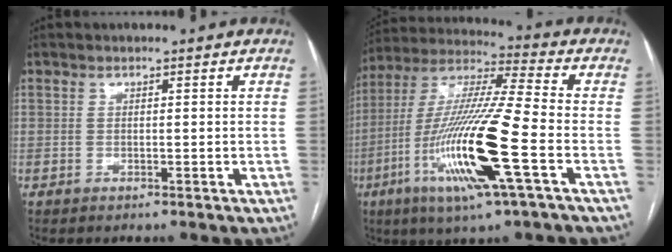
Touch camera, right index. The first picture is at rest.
{"total": 19.3, "force": [-6.4, 0.4, 18.2], "torque": [-0.378, -0.023, -0.125]}